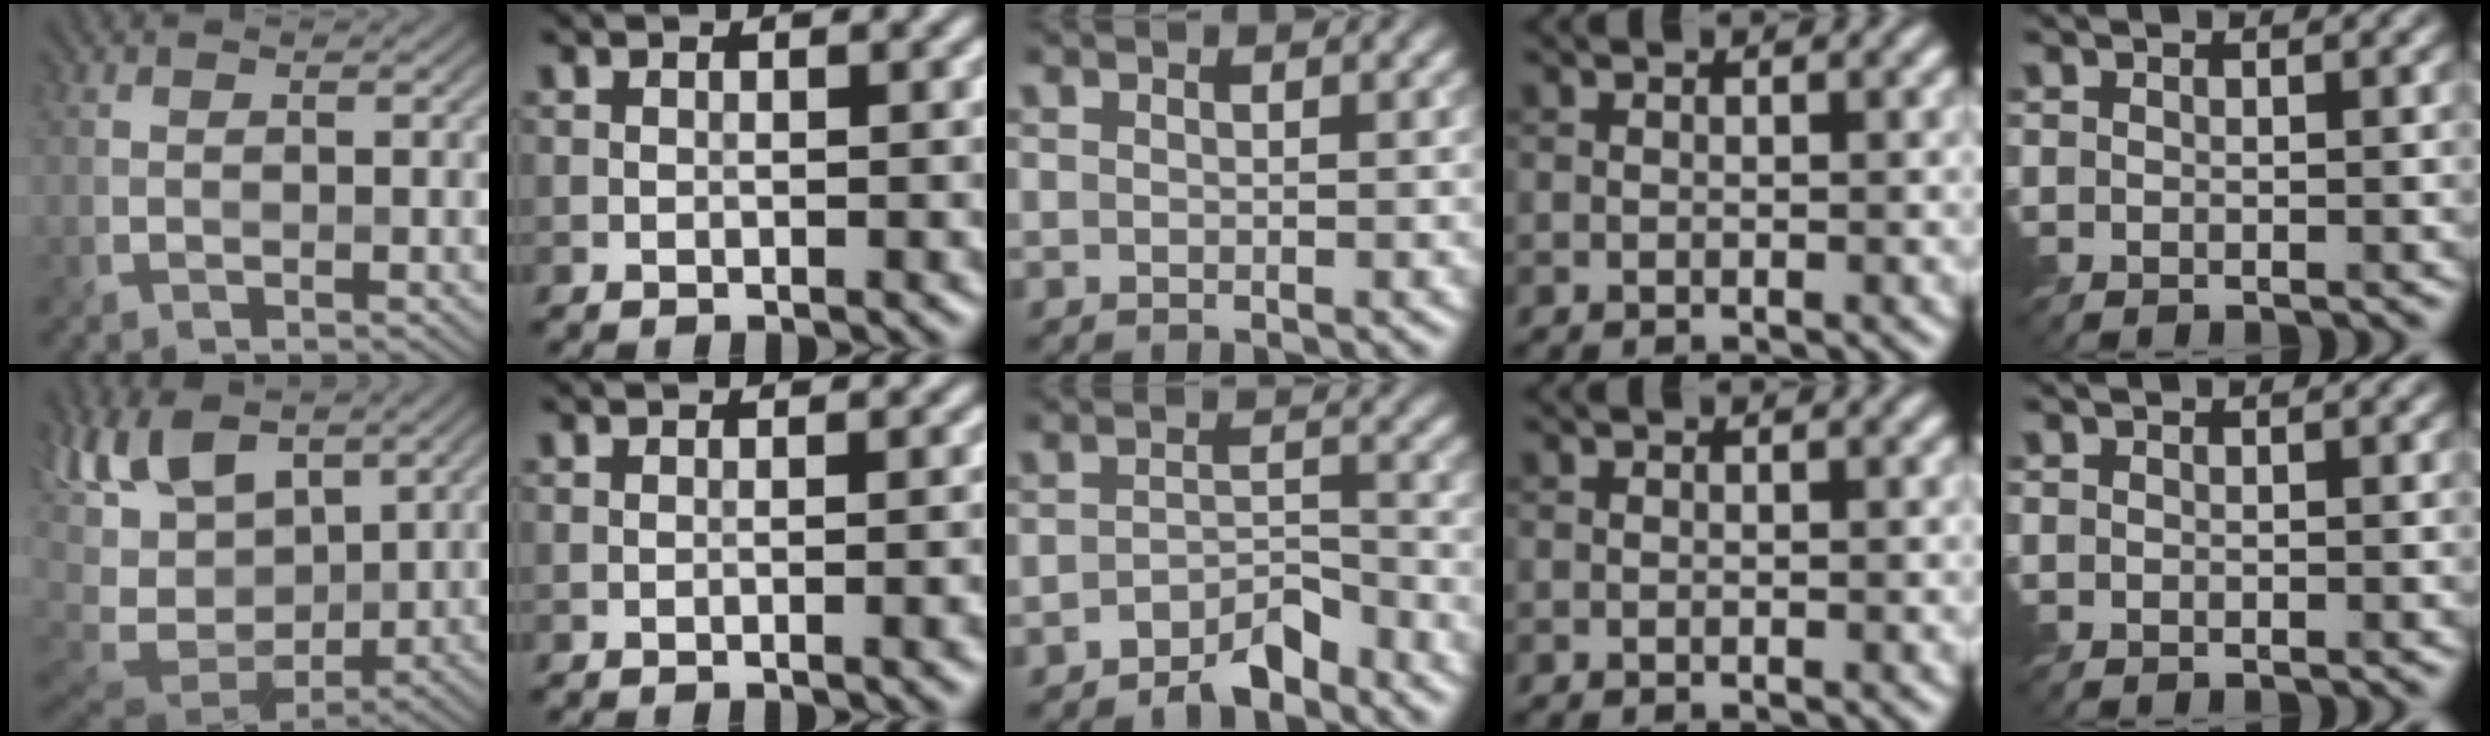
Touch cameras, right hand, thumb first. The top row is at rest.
{"thumb": {"total": 13.2, "force": [3.6, 7.4, 10.3], "torque": [-0.253, 0.003, 0.060]}, "index": {"total": 1.7, "force": [-0.6, 0.4, 1.5], "torque": [-0.015, 0.001, -0.010]}, "middle": {"total": 3.2, "force": [-2.6, 1.1, 1.5], "torque": [-0.022, 0.011, -0.050]}}